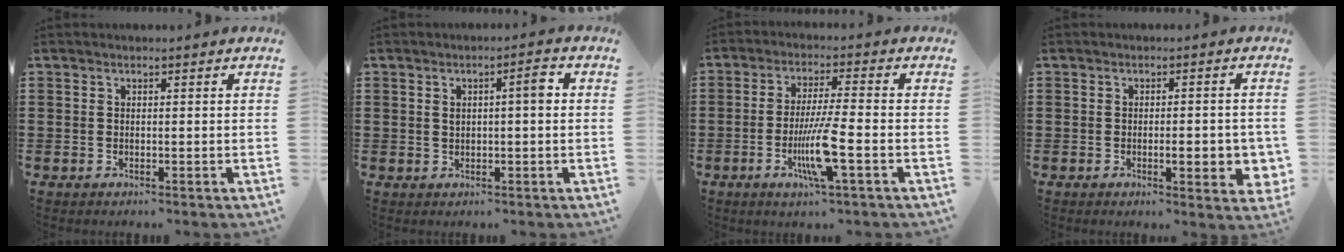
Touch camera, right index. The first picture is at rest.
{"total": 3.3, "force": [0.7, 0.9, 3.1], "torque": [-0.045, 0.001, 0.004]}
{"total": 8.3, "force": [-2.9, 0.5, 7.8], "torque": [-0.155, -0.016, -0.057]}
{"total": 5.0, "force": [-1.0, 1.4, 4.7], "torque": [-0.057, -0.005, -0.018]}